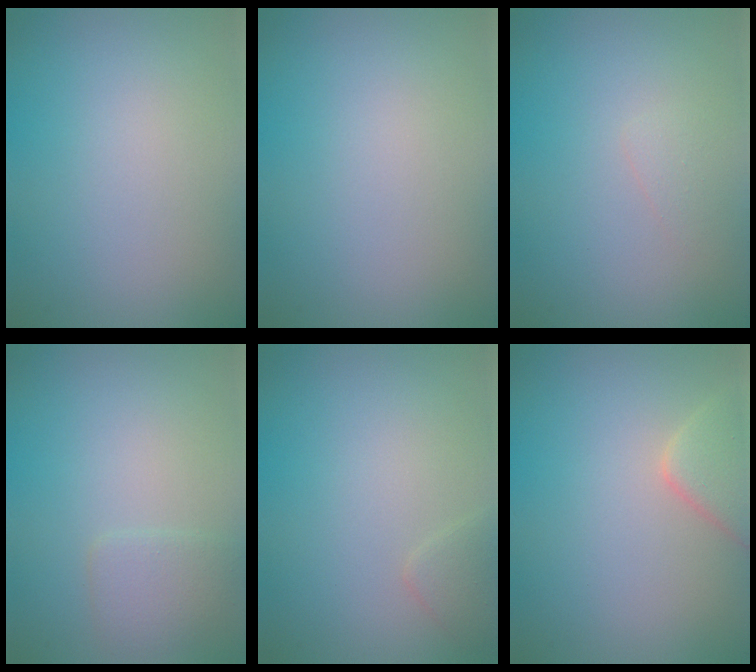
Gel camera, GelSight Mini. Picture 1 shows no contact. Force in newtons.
{"total": 0.0}
{"total": 0.7, "press": 0.7, "slide": 0.0}
{"total": 1.7, "press": 1.7, "slide": 0.1}
{"total": 1.2, "press": 1.2, "slide": 0.1}
{"total": 3.0, "press": 2.9, "slide": 0.3}